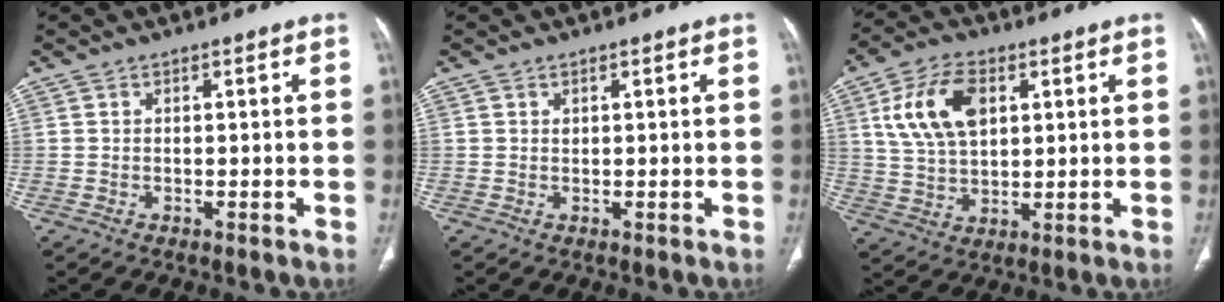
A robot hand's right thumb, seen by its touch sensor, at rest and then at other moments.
{"total": 0.6, "force": [0.3, 0.4, 0.3], "torque": [-0.004, -0.001, 0.006]}
{"total": 12.5, "force": [4.1, 7.4, 9.2], "torque": [-0.163, -0.004, 0.080]}